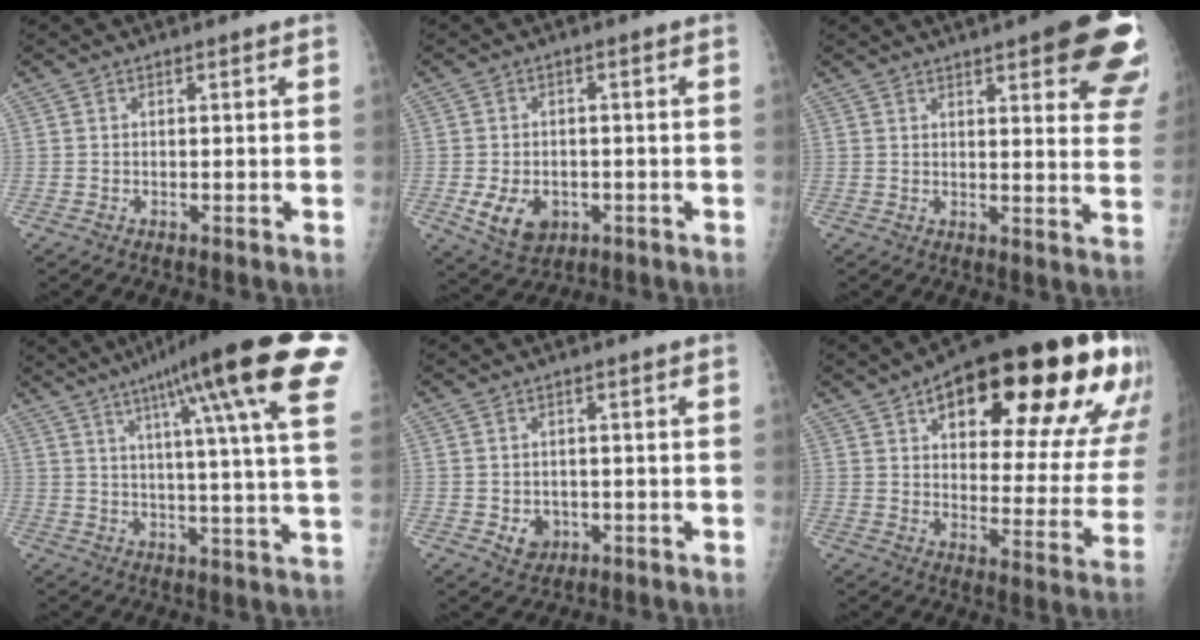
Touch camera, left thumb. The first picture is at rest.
{"total": 7.5, "force": [-2.2, 5.4, 4.6], "torque": [-0.068, 0.004, -0.024]}
{"total": 17.3, "force": [9.8, 4.5, 13.5], "torque": [-0.139, -0.035, 0.106]}
{"total": 23.9, "force": [12.3, 2.4, 20.4], "torque": [-0.288, -0.015, 0.157]}
{"total": 3.8, "force": [-1.0, 3.2, 1.7], "torque": [-0.009, 0.002, -0.005]}
{"total": 30.2, "force": [15.2, 11.6, 23.4], "torque": [-0.278, -0.011, 0.215]}